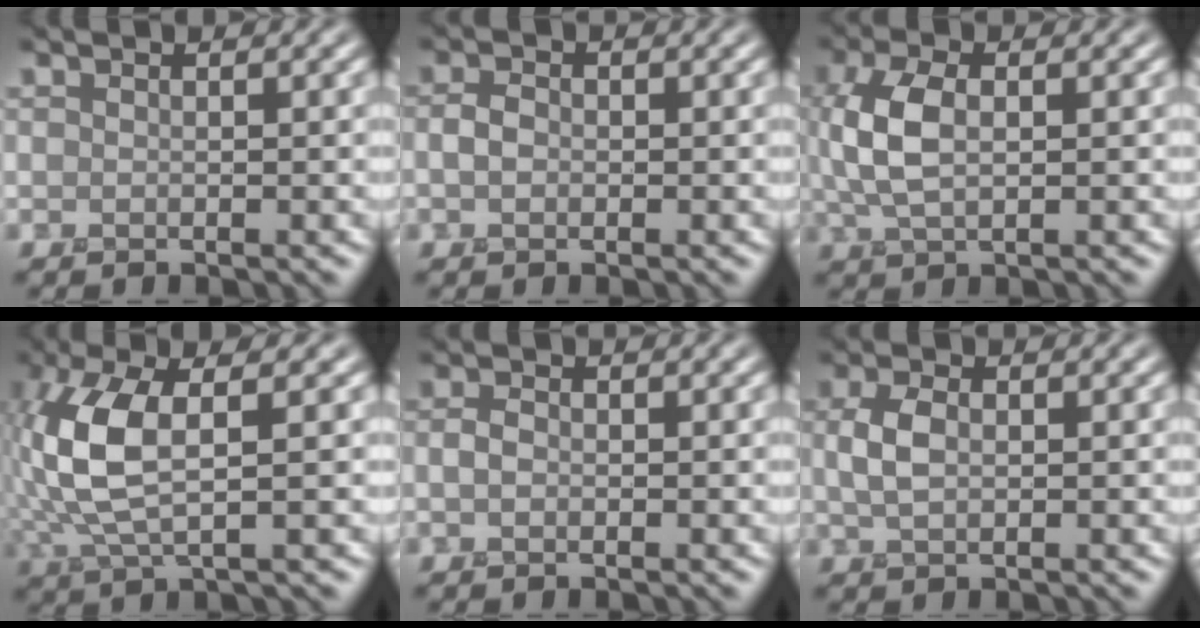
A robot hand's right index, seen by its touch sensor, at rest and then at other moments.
{"total": 1.4, "force": [-0.4, 1.0, 0.9], "torque": [-0.021, 0.001, -0.015]}
{"total": 4.8, "force": [0.5, 2.6, 4.1], "torque": [-0.099, 0.006, 0.009]}
{"total": 7.3, "force": [0.6, 2.9, 6.7], "torque": [-0.167, 0.007, 0.008]}
{"total": 1.2, "force": [-0.4, 0.8, 0.8], "torque": [-0.018, 0.000, -0.014]}
{"total": 2.4, "force": [0.1, 1.5, 1.8], "torque": [-0.048, 0.002, 0.000]}